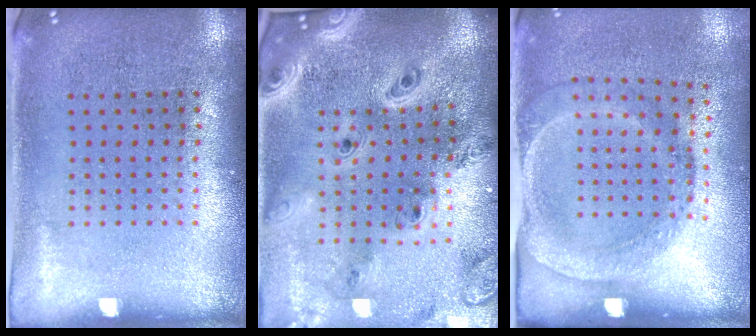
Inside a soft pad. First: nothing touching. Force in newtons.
{"total": 4.0, "press": 3.0, "slide": 2.6}
{"total": 1.8, "press": 1.2, "slide": 1.4}